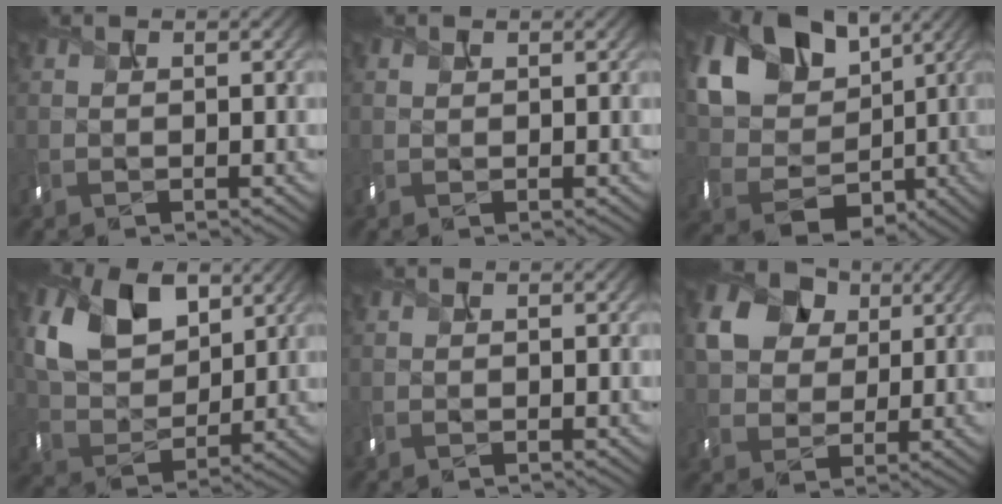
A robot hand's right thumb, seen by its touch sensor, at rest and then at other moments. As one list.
[{"total": 0.6, "force": [0.2, 0.5, 0.2], "torque": [-0.007, -0.002, 0.007]}, {"total": 14.2, "force": [4.1, 11.2, 7.7], "torque": [-0.194, 0.008, 0.085]}, {"total": 10.0, "force": [4.2, 6.5, 6.3], "torque": [-0.146, -0.004, 0.081]}, {"total": 0.0}, {"total": 7.6, "force": [2.8, 6.1, 3.5], "torque": [-0.096, 0.002, 0.044]}]